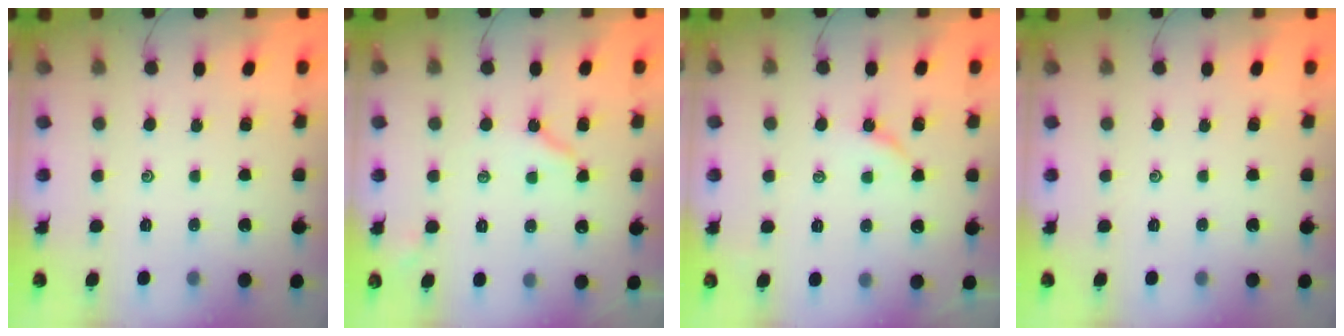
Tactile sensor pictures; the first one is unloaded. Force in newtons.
{"total": 4.1, "press": 4.1, "slide": 0.3}
{"total": 2.5, "press": 2.4, "slide": 0.4}
{"total": 0.0}